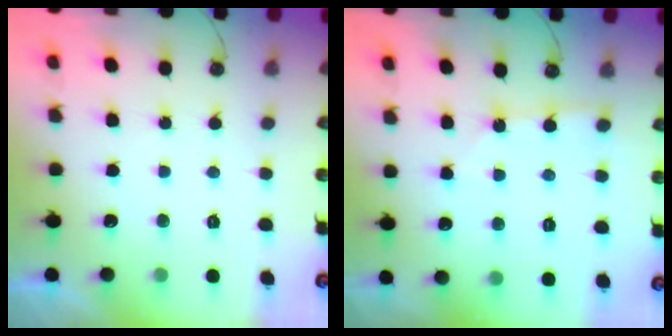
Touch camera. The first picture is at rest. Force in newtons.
{"total": 3.8, "press": 3.8, "slide": 0.5}